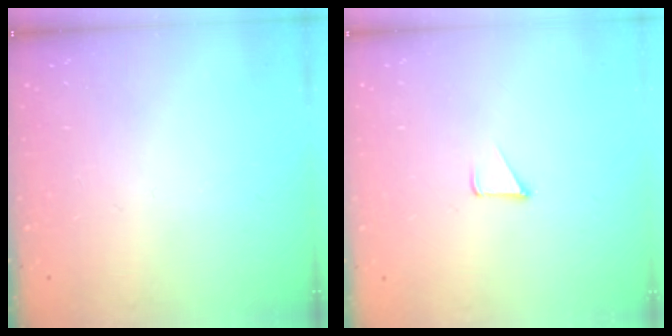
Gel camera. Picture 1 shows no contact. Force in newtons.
{"total": 1.7, "press": 1.7, "slide": 0.1}